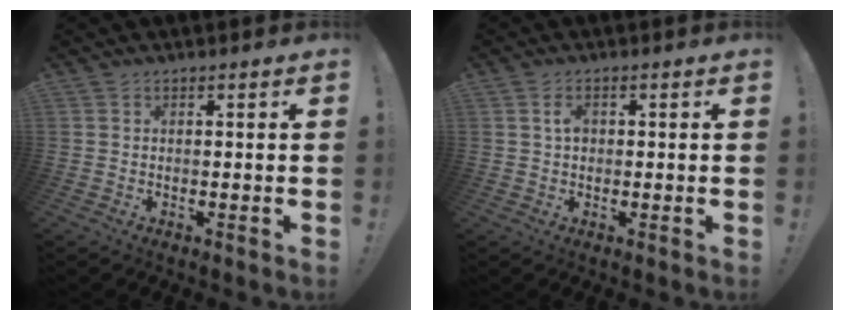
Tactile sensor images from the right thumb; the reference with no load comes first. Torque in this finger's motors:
{"motor_torque": [0.06, 0.13, -0.19, 0.21, 0.05]}